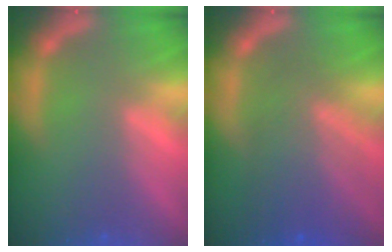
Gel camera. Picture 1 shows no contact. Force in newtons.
{"total": 7.0}